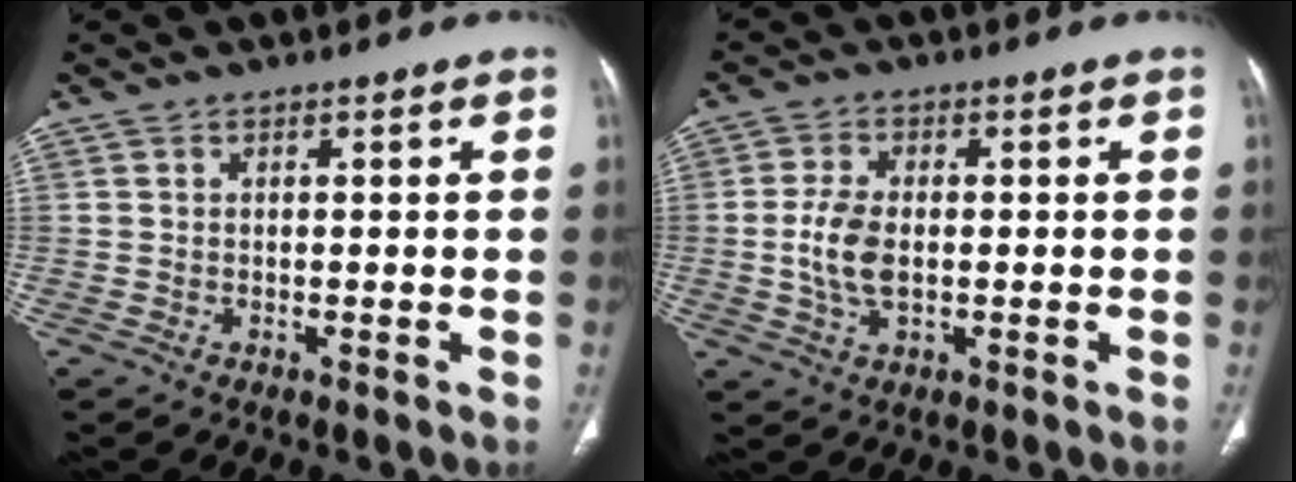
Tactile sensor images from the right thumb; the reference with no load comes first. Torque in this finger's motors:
{"motor_torque": [1.43, 0.73, 0.82, -0.79, 0.28]}